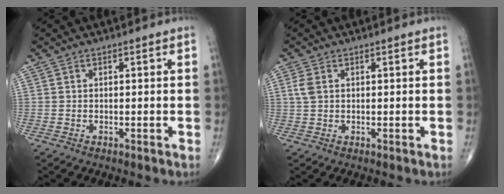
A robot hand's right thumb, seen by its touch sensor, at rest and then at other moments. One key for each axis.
{"total": 2.4, "fx": 0.6, "fy": 1.5, "fz": 1.7, "tx": -0.047, "ty": 0.005, "tz": 0.013}